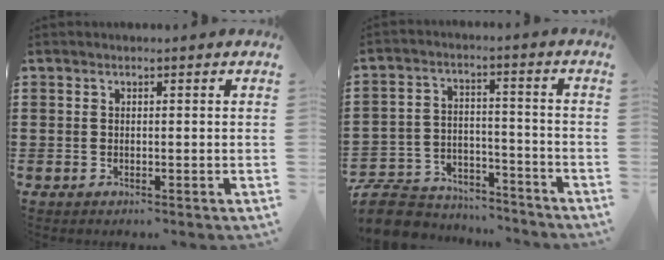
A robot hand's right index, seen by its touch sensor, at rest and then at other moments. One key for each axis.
{"total": 7.9, "fx": -7.6, "fy": 2.1, "fz": 1.3, "tx": -0.038, "ty": 0.017, "tz": -0.151}